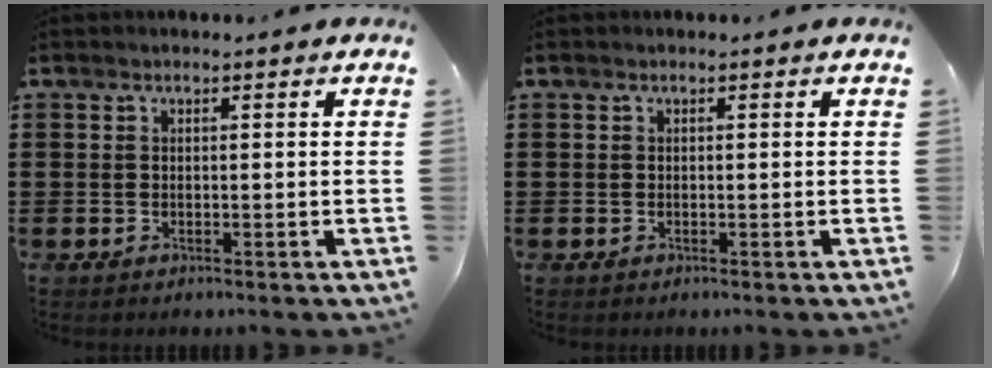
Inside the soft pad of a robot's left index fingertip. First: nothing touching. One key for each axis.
{"total": 0.0}